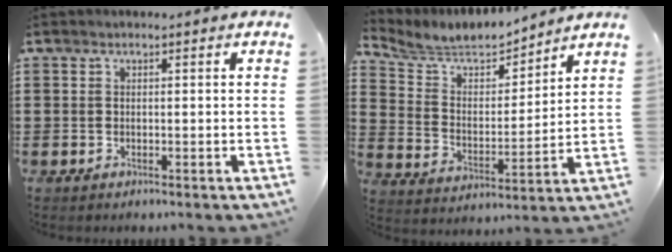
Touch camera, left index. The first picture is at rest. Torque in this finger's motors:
{"motor_torque": [0.64, 0.07, -0.13, -0.01]}